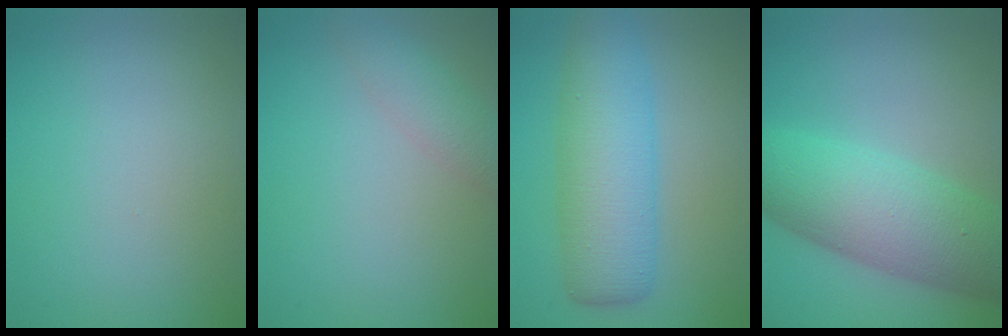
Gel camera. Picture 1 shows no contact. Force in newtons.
{"total": 2.5, "press": 2.5, "slide": 0.1}
{"total": 7.2, "press": 7.2, "slide": 0.2}
{"total": 9.6, "press": 9.6, "slide": 0.4}